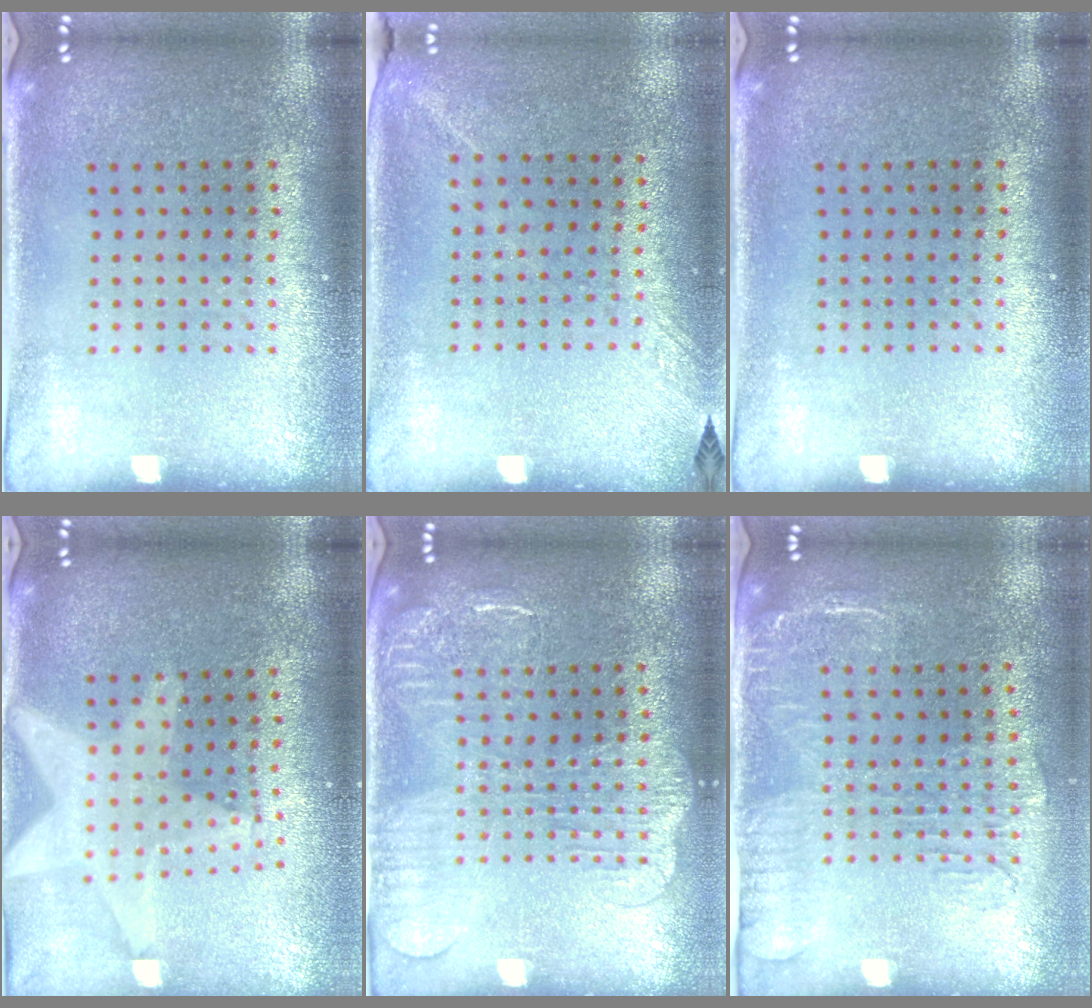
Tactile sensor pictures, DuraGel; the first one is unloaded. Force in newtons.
{"total": 1.2, "press": 0.9, "slide": 0.8}
{"total": 0.0}
{"total": 2.2, "press": 1.8, "slide": 1.2}
{"total": 2.1, "press": 1.9, "slide": 0.9}
{"total": 1.8, "press": 1.5, "slide": 0.9}